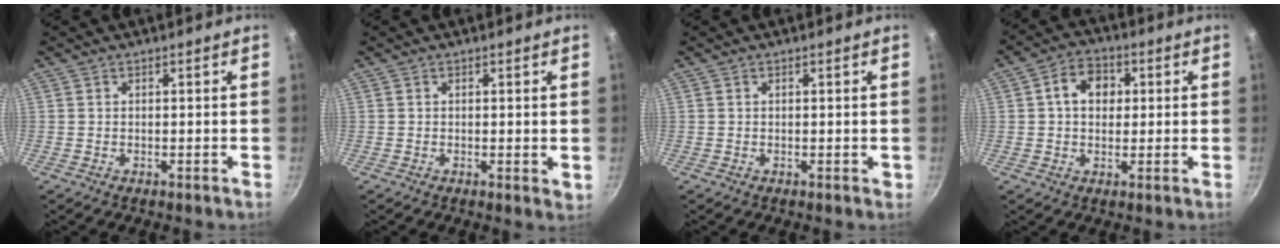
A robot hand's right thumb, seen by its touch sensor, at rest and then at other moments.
{"total": 1.6, "force": [0.4, 0.7, 1.4], "torque": [-0.016, -0.003, 0.003]}
{"total": 0.7, "force": [0.2, 0.5, 0.4], "torque": [0.000, 0.003, 0.003]}
{"total": 7.5, "force": [1.4, 5.7, 4.6], "torque": [-0.049, 0.010, 0.012]}